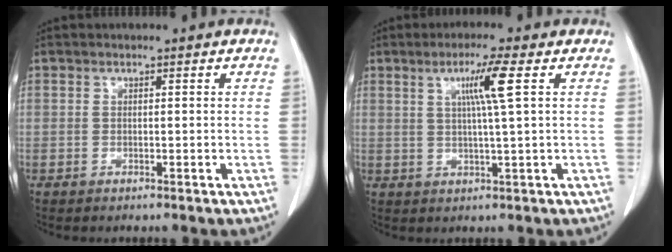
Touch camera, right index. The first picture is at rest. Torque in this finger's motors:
{"motor_torque": [0.39, 0.38, 0.33, 0.06]}